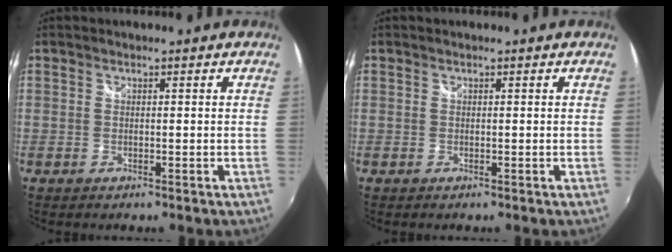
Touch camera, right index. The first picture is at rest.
{"total": 0.0}